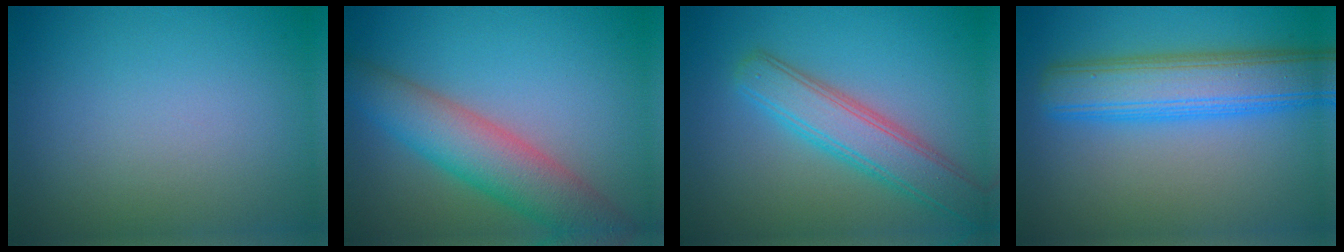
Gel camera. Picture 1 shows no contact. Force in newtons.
{"total": 6.4, "press": 6.4, "slide": 0.5}
{"total": 5.0, "press": 4.9, "slide": 0.3}
{"total": 7.3, "press": 7.3, "slide": 0.2}